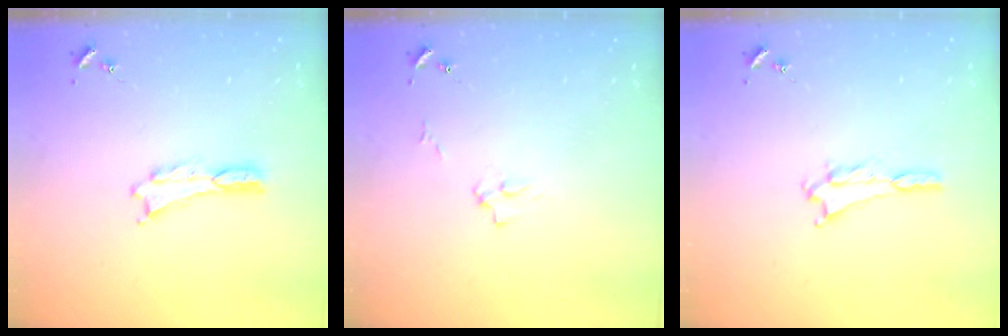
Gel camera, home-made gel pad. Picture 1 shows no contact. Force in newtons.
{"total": 2.7, "press": 2.7, "slide": 0.3}
{"total": 1.3, "press": 1.3, "slide": 0.2}